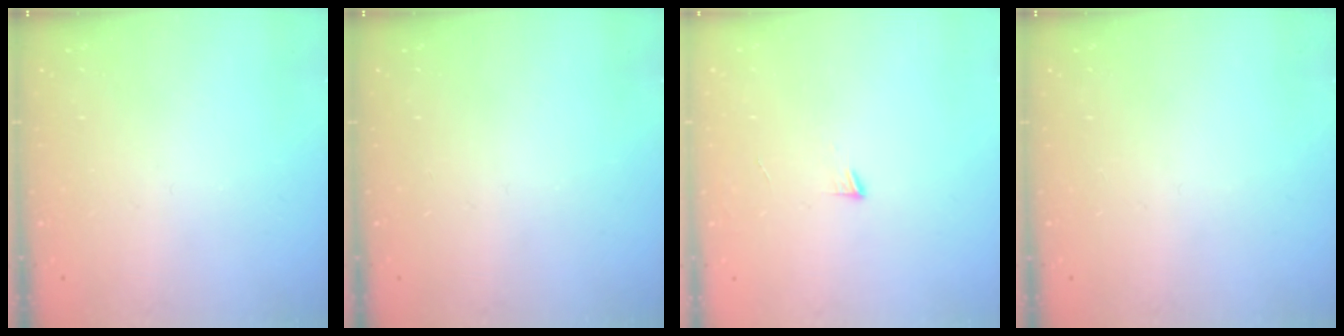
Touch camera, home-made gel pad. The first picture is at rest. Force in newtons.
{"total": 0.0}
{"total": 4.0, "press": 3.9, "slide": 0.4}
{"total": 0.0}